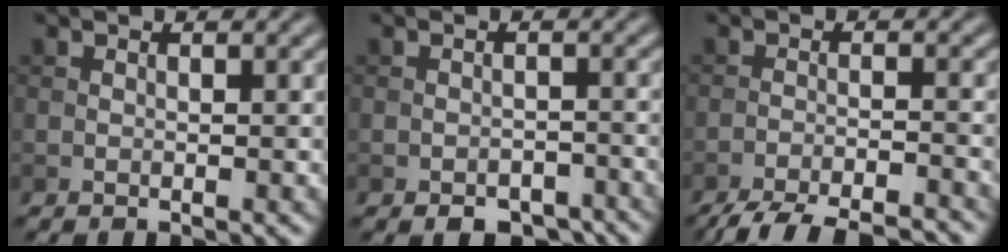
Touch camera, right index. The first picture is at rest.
{"total": 3.4, "force": [-2.6, 1.7, 1.4], "torque": [-0.016, -0.004, -0.037]}
{"total": 8.9, "force": [-8.0, 1.6, 3.5], "torque": [-0.055, -0.017, -0.121]}